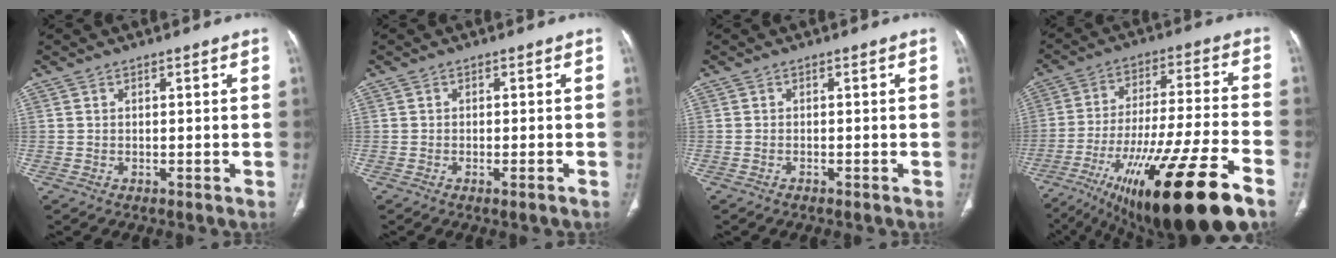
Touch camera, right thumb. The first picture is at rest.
{"total": 1.3, "force": [-0.8, 0.0, 1.1], "torque": [-0.021, -0.002, -0.012]}
{"total": 0.7, "force": [-0.6, 0.2, 0.3], "torque": [-0.013, 0.002, -0.007]}
{"total": 26.5, "force": [-15.4, 4.6, 21.0], "torque": [-0.339, 0.025, -0.250]}